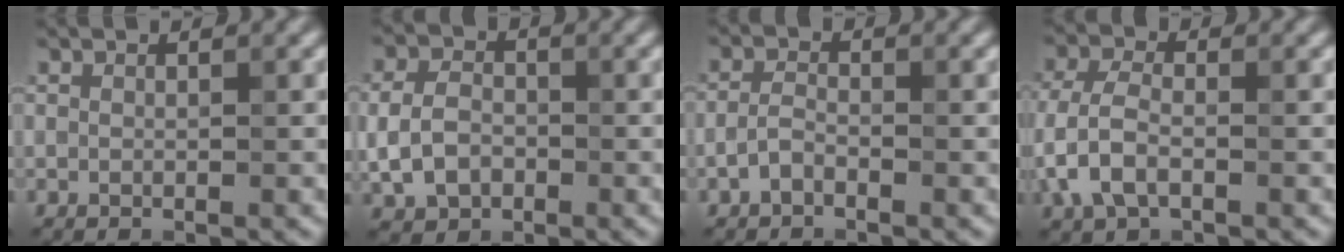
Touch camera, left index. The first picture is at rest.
{"total": 3.7, "force": [-0.8, 2.7, 2.4], "torque": [-0.054, 0.004, -0.017]}
{"total": 1.3, "force": [-0.9, 0.4, 0.9], "torque": [-0.021, 0.011, -0.021]}
{"total": 4.0, "force": [-1.2, 2.2, 3.1], "torque": [-0.081, 0.006, -0.031]}